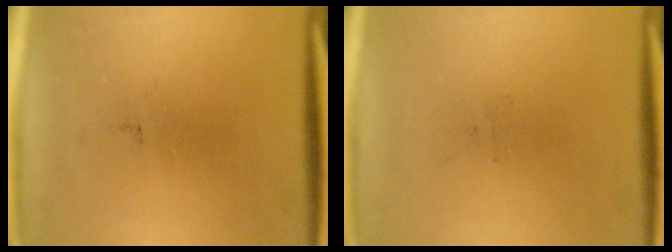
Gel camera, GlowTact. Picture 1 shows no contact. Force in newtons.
{"total": 0.0}